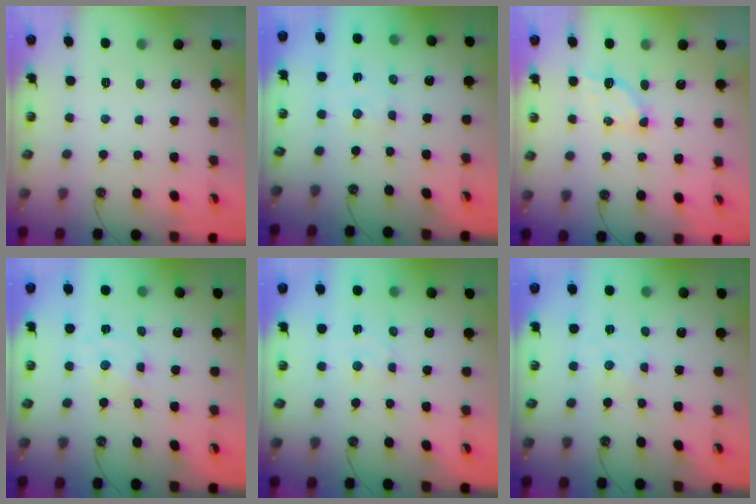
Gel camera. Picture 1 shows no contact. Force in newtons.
{"total": 1.4, "press": 1.4, "slide": 0.3}
{"total": 4.4, "press": 4.4, "slide": 0.4}
{"total": 1.0, "press": 1.0, "slide": 0.2}
{"total": 2.6, "press": 2.6, "slide": 0.3}
{"total": 0.0}